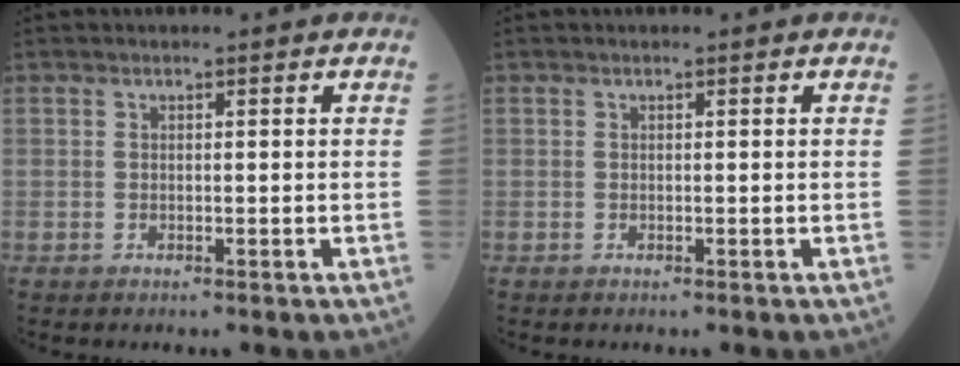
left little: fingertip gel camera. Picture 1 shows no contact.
{"total": 0.0}